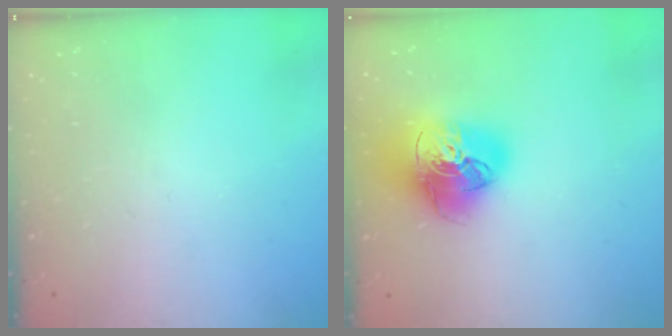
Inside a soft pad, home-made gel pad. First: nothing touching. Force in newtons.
{"total": 21.8, "press": 21.6, "slide": 2.6}